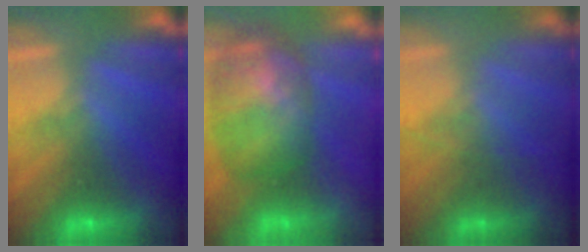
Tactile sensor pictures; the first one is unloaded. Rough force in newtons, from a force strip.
{"total": 7.3}
{"total": 1.8}